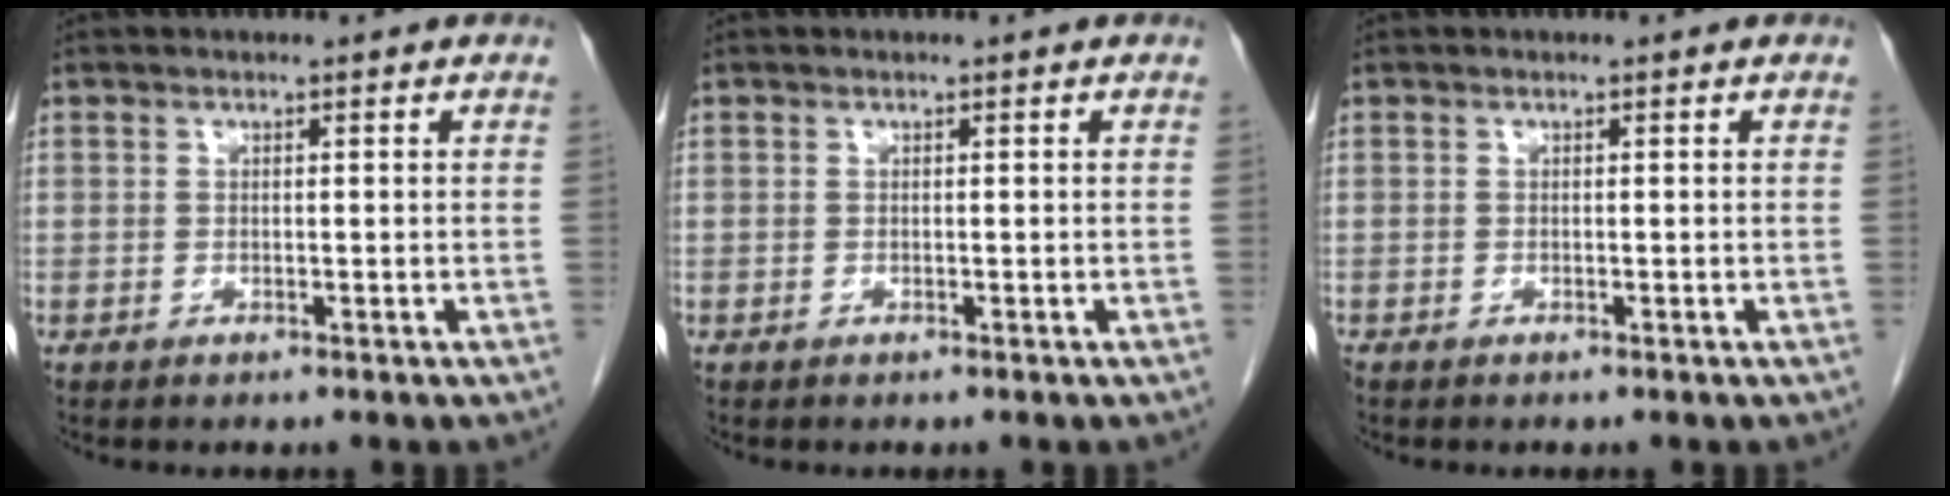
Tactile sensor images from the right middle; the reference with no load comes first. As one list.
[{"total": 0.0}, {"total": 0.0}]